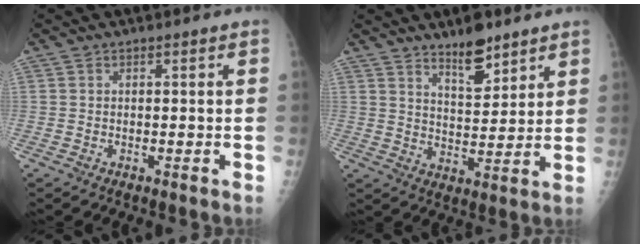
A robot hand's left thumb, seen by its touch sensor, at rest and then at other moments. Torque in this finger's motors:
{"motor_torque": [0.04, -0.03, 0.15, -0.07, 0.07]}